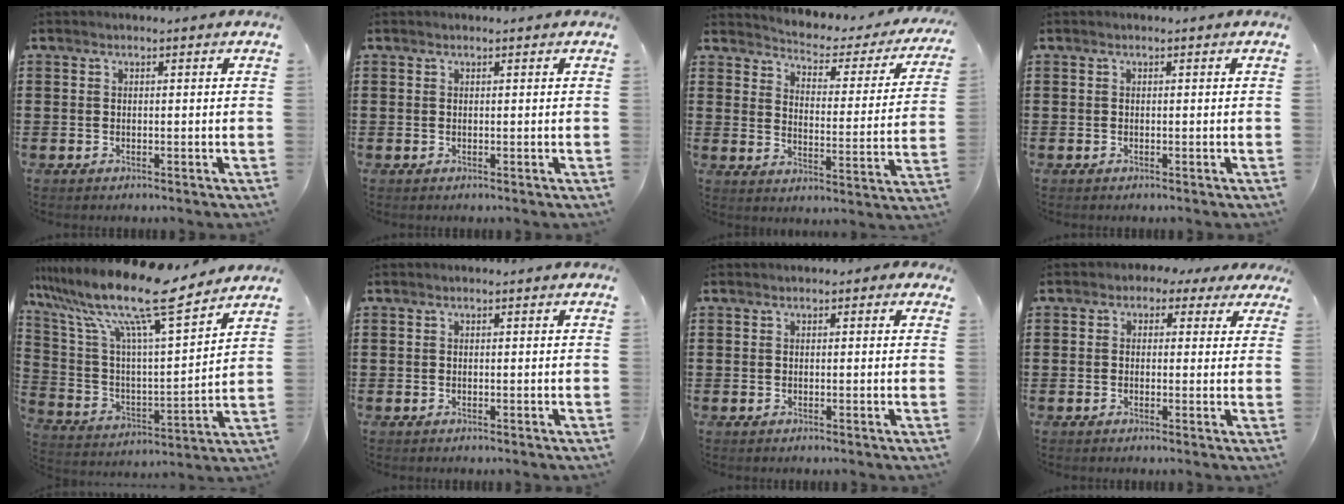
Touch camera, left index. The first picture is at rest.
{"total": 0.0}
{"total": 2.5, "force": [2.3, 0.6, 0.4], "torque": [-0.029, -0.026, 0.029]}
{"total": 0.0}
{"total": 15.5, "force": [11.5, 2.0, 10.1], "torque": [-0.225, -0.075, 0.187]}
{"total": 0.0}
{"total": 0.7, "force": [-0.1, 0.7, 0.3], "torque": [-0.008, 0.005, -0.004]}
{"total": 2.0, "force": [0.4, 1.7, 1.0], "torque": [-0.028, 0.010, 0.005]}